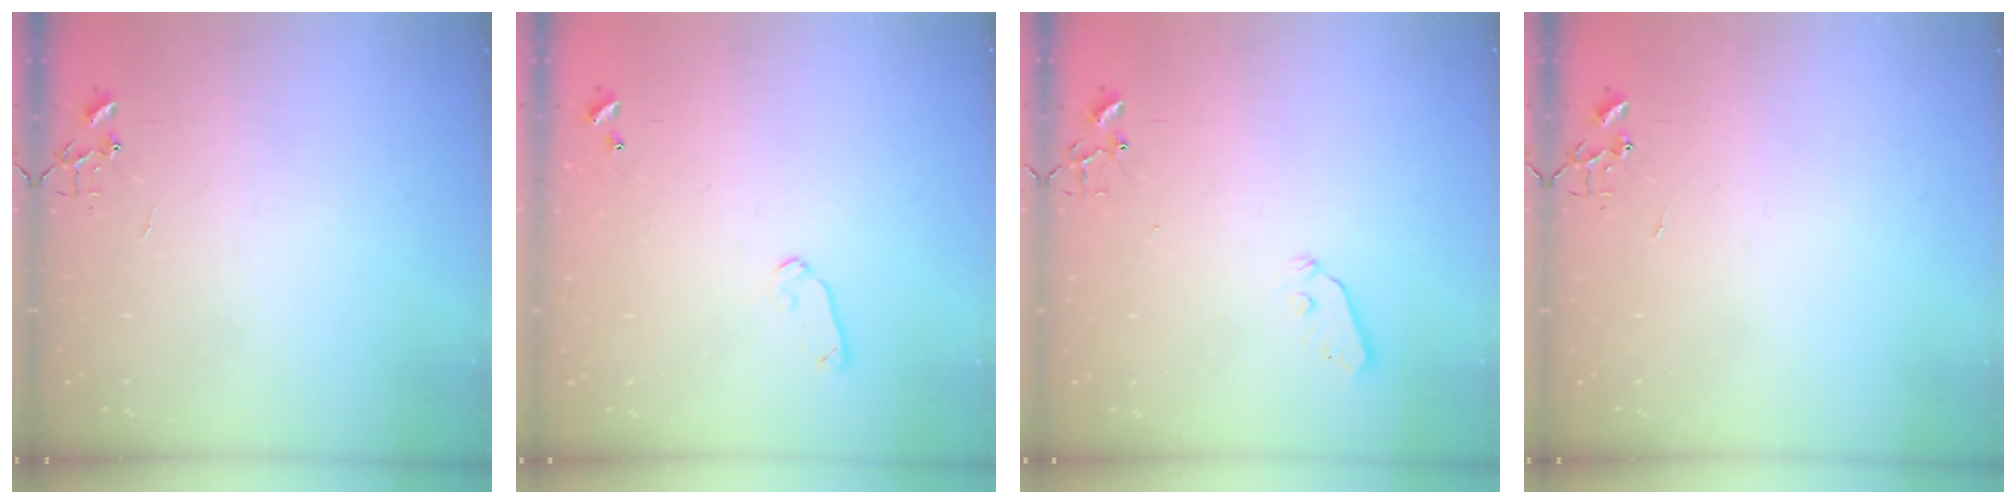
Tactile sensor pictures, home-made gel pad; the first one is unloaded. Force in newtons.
{"total": 6.8, "press": 6.7, "slide": 1.0}
{"total": 4.3, "press": 4.3, "slide": 0.7}
{"total": 0.0}